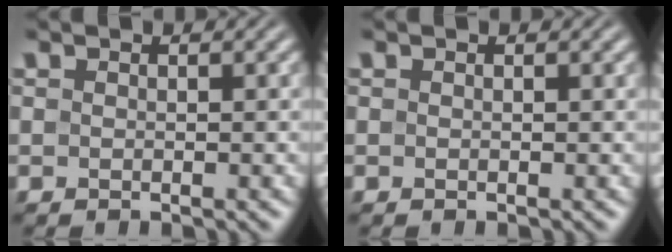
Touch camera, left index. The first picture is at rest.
{"total": 0.0}